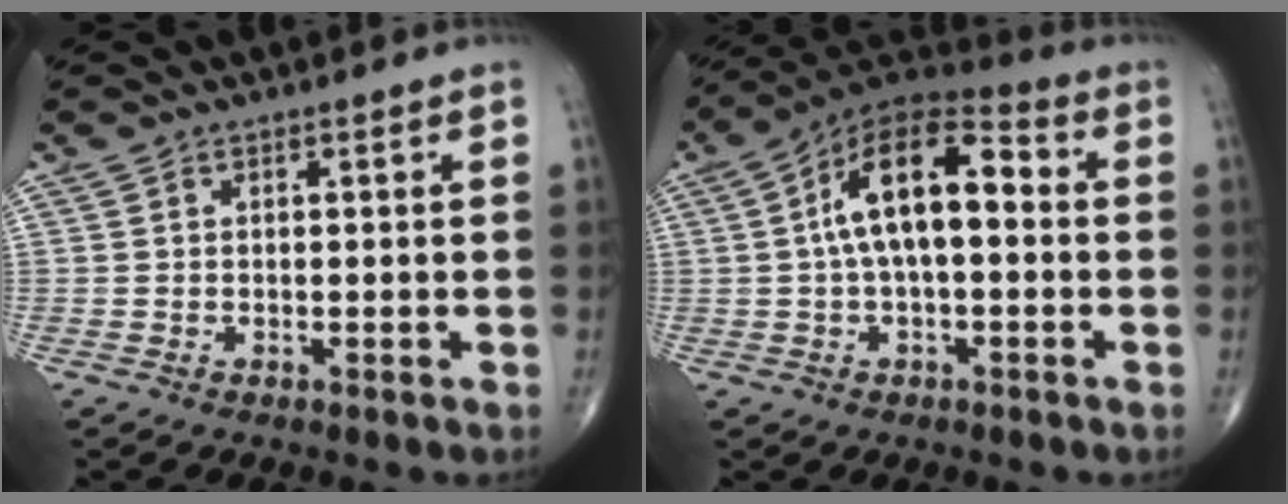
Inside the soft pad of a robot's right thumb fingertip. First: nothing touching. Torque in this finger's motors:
{"motor_torque": [1.00, 4.01, 1.48, 0.21, 0.16]}